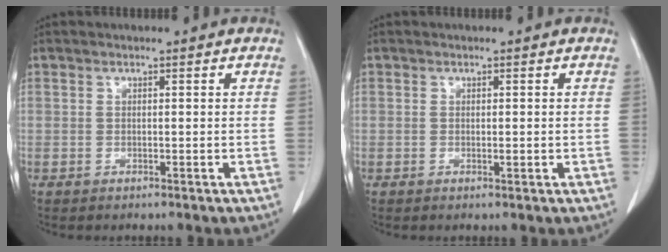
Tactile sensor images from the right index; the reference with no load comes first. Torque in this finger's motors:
{"motor_torque": [-0.40, 0.60, -0.04, -0.01]}